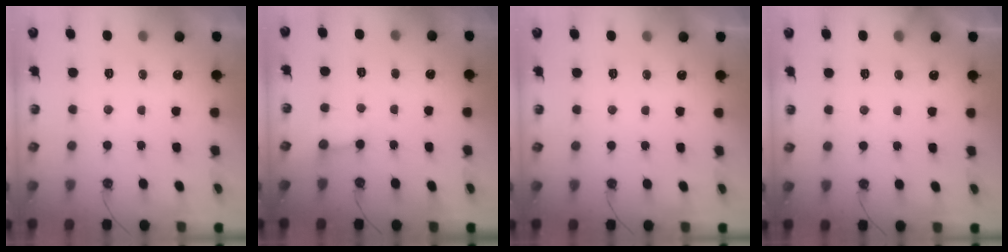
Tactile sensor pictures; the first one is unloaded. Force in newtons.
{"total": 2.5, "press": 2.4, "slide": 0.4}
{"total": 0.0}
{"total": 2.9, "press": 2.9, "slide": 0.2}